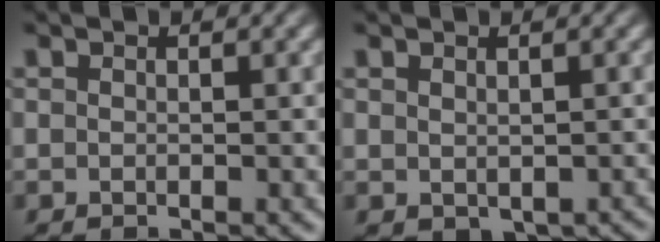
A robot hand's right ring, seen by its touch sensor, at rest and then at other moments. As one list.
[{"total": 1.5, "force": [-1.0, 0.9, 0.8], "torque": [0.000, -0.013, 0.001]}]